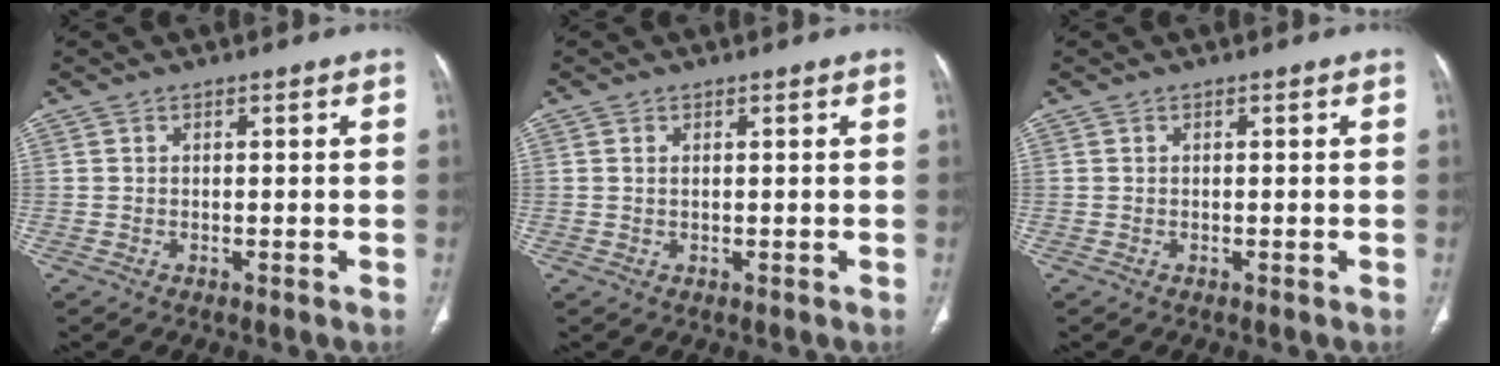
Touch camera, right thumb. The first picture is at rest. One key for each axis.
{"total": 0.6, "fx": 0.3, "fy": 0.2, "fz": 0.5, "tx": -0.014, "ty": 0.005, "tz": 0.007}
{"total": 0.0}